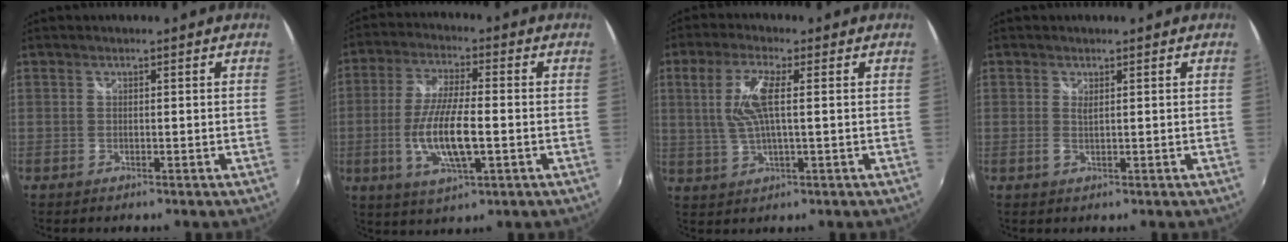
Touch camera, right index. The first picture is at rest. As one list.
[{"total": 11.7, "force": [-2.5, 3.2, 11.0], "torque": [-0.220, -0.010, -0.047]}, {"total": 7.5, "force": [1.1, 1.6, 7.3], "torque": [-0.150, 0.004, 0.025]}, {"total": 1.0, "force": [0.2, 0.2, 0.9], "torque": [-0.019, 0.000, 0.002]}]